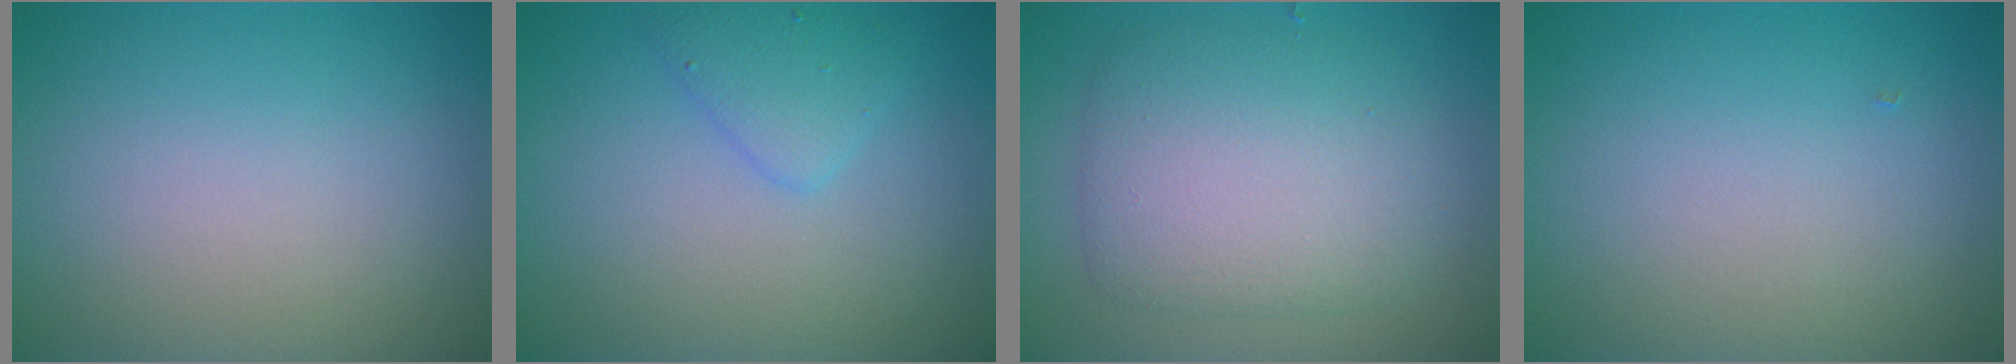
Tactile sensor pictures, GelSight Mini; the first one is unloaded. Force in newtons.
{"total": 2.0, "press": 2.0, "slide": 0.1}
{"total": 6.0, "press": 6.0, "slide": 0.1}
{"total": 0.0}